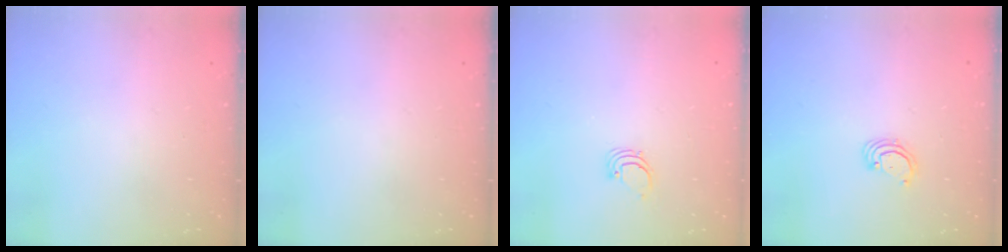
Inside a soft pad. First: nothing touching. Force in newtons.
{"total": 0.0}
{"total": 1.7, "press": 1.7, "slide": 0.1}
{"total": 2.5, "press": 2.5, "slide": 0.2}